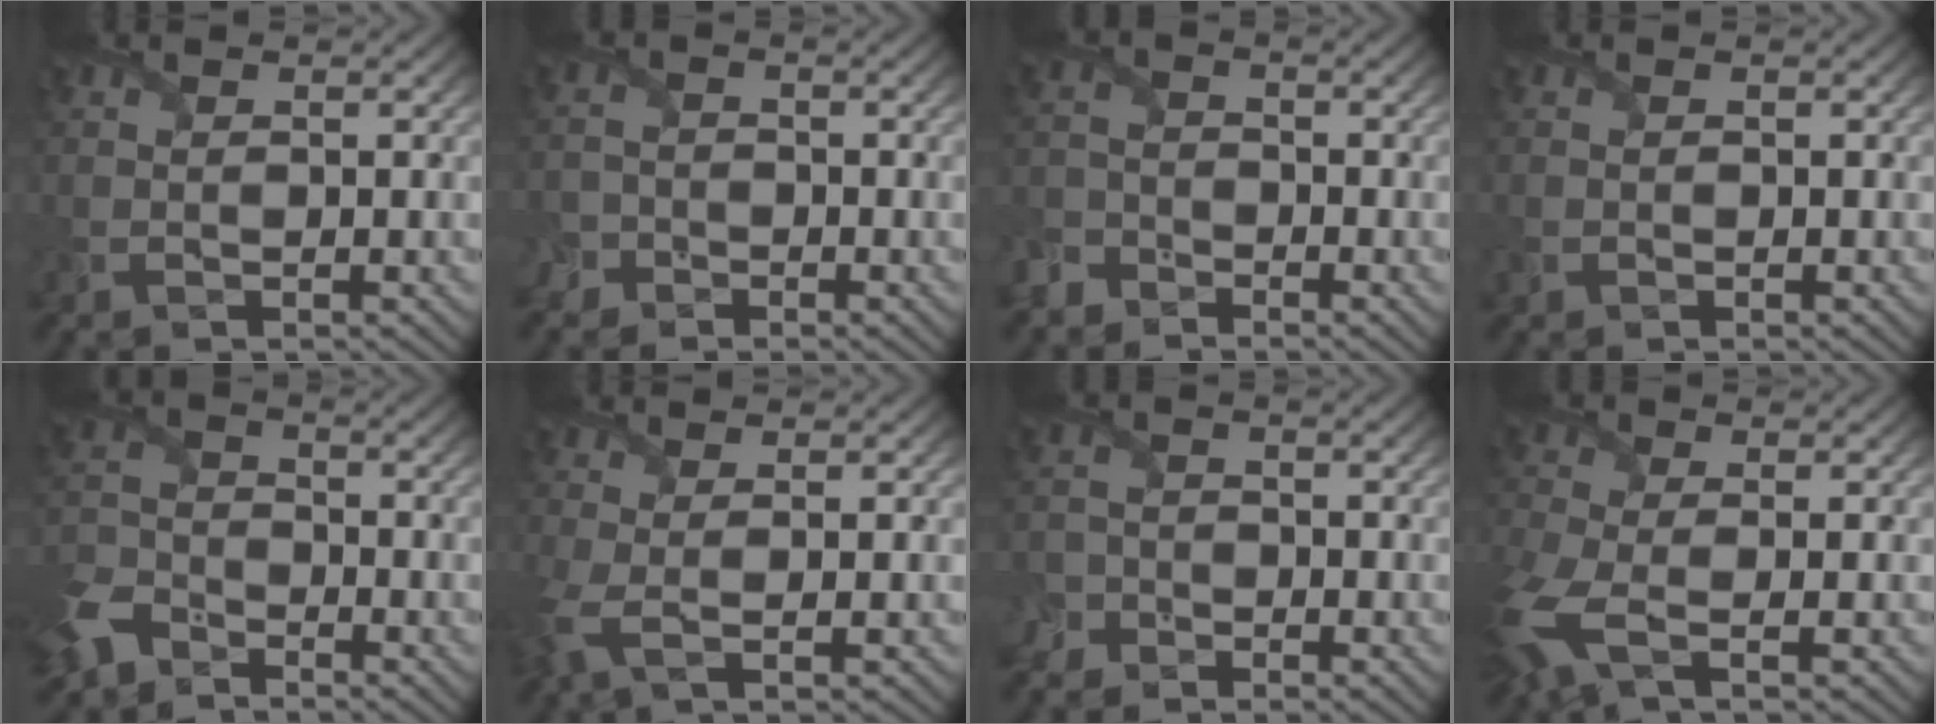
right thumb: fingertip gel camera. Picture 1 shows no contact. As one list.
[{"total": 2.4, "force": [-1.6, 1.8, 0.2], "torque": [0.004, 0.002, -0.040]}, {"total": 3.3, "force": [-2.8, 1.7, 0.3], "torque": [-0.005, 0.001, -0.072]}, {"total": 0.7, "force": [-0.3, 0.6, 0.1], "torque": [-0.005, -0.007, -0.007]}, {"total": 7.2, "force": [-5.2, 4.0, 2.9], "torque": [-0.079, -0.015, -0.123]}, {"total": 2.9, "force": [-0.2, 0.9, 2.8], "torque": [-0.080, -0.002, -0.010]}, {"total": 2.6, "force": [-2.0, 1.6, 0.1], "torque": [0.001, 0.002, -0.050]}, {"total": 7.1, "force": [-2.6, 3.5, 5.6], "torque": [-0.166, -0.022, -0.059]}]